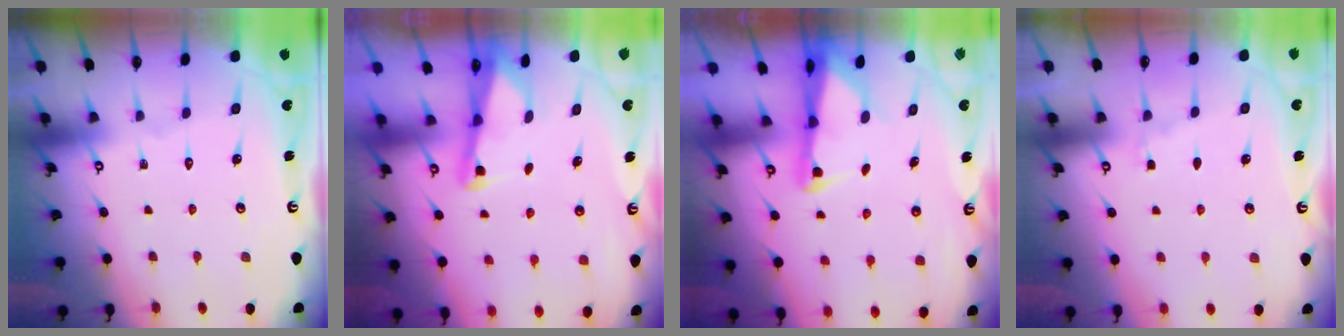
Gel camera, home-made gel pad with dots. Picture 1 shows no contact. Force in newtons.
{"total": 2.2, "press": 2.2, "slide": 0.3}
{"total": 2.6, "press": 2.6, "slide": 0.5}
{"total": 2.8, "press": 2.7, "slide": 0.4}